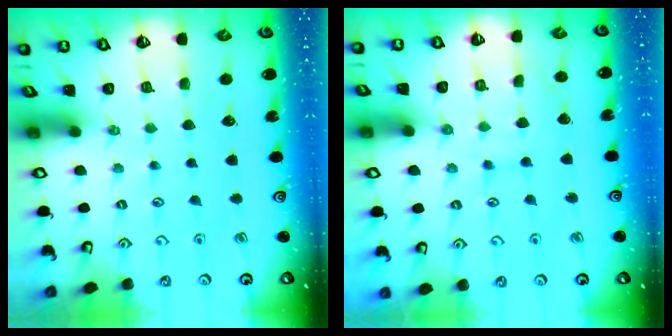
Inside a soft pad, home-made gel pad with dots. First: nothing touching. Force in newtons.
{"total": 7.3, "press": 7.2, "slide": 0.6}